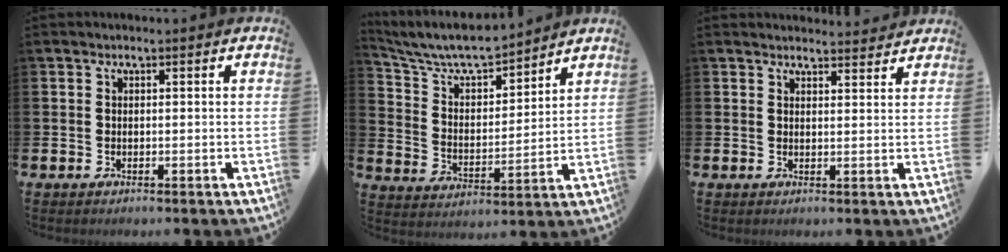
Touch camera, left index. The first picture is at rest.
{"total": 8.1, "force": [7.6, 1.4, 2.5], "torque": [-0.084, -0.051, 0.132]}
{"total": 2.5, "force": [2.5, 0.3, -0.1], "torque": [0.007, -0.020, 0.042]}